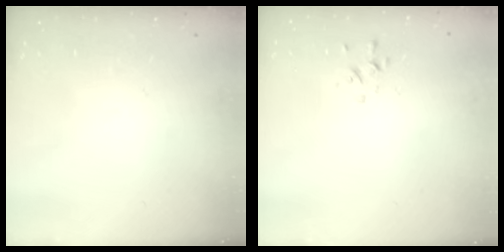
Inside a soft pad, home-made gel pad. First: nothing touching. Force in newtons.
{"total": 0.6, "press": 0.4, "slide": 0.5}